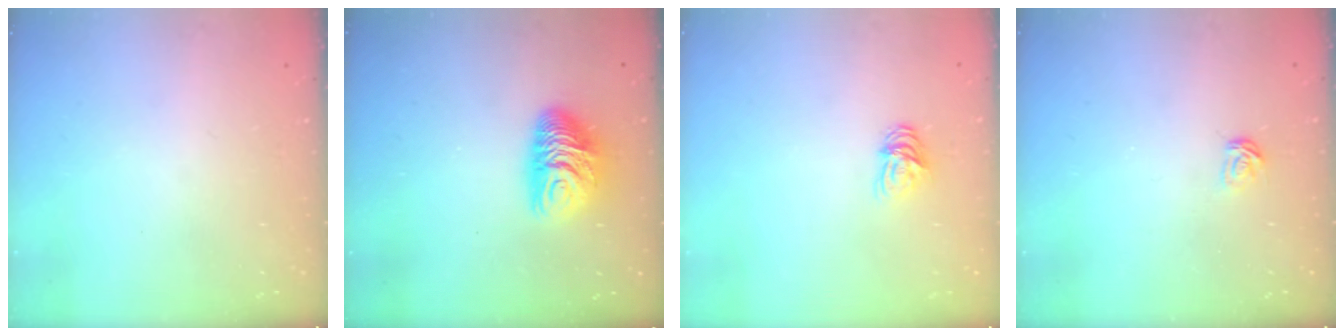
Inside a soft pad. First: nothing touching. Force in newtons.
{"total": 11.0, "press": 10.9, "slide": 0.8}
{"total": 5.5, "press": 5.5, "slide": 0.6}
{"total": 3.7, "press": 3.7, "slide": 0.4}